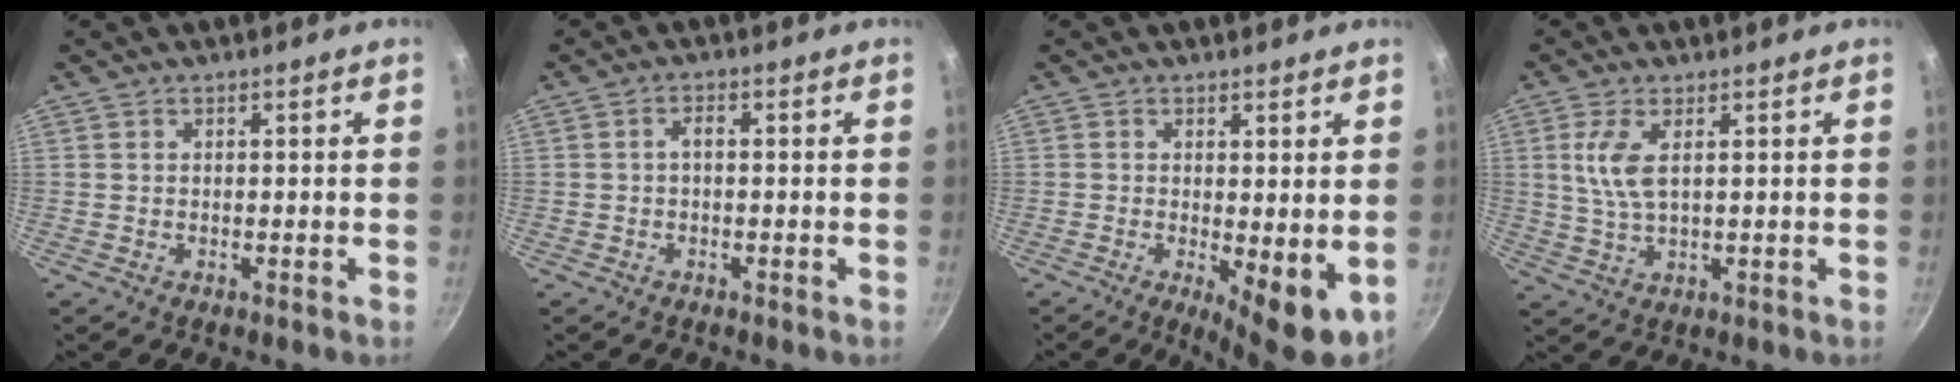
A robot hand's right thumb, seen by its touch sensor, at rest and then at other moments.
{"total": 1.6, "force": [-0.3, 0.8, 1.3], "torque": [-0.026, 0.013, -0.006]}
{"total": 7.5, "force": [-0.6, 2.5, 7.0], "torque": [-0.090, -0.013, 0.000]}
{"total": 6.0, "force": [1.6, 2.4, 5.3], "torque": [-0.113, -0.003, 0.035]}